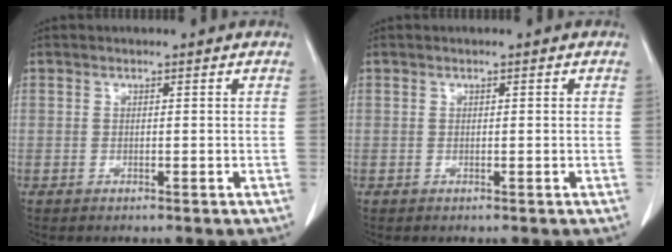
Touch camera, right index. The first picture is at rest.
{"total": 0.0}